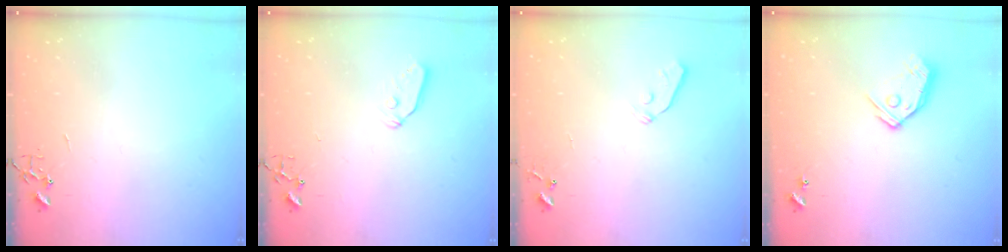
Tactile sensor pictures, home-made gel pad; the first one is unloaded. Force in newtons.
{"total": 6.0, "press": 6.0, "slide": 0.2}
{"total": 3.7, "press": 3.6, "slide": 0.7}
{"total": 9.9, "press": 9.9, "slide": 0.8}